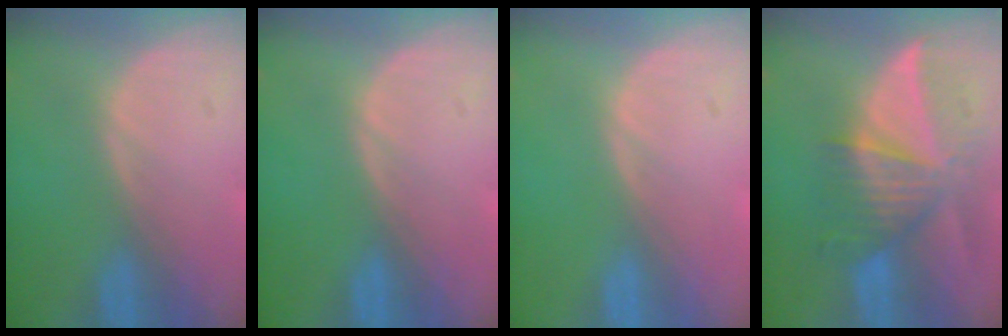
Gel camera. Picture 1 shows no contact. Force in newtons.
{"total": 0.0}
{"total": 0.0}
{"total": 9.1, "press": 8.3, "slide": 3.8}